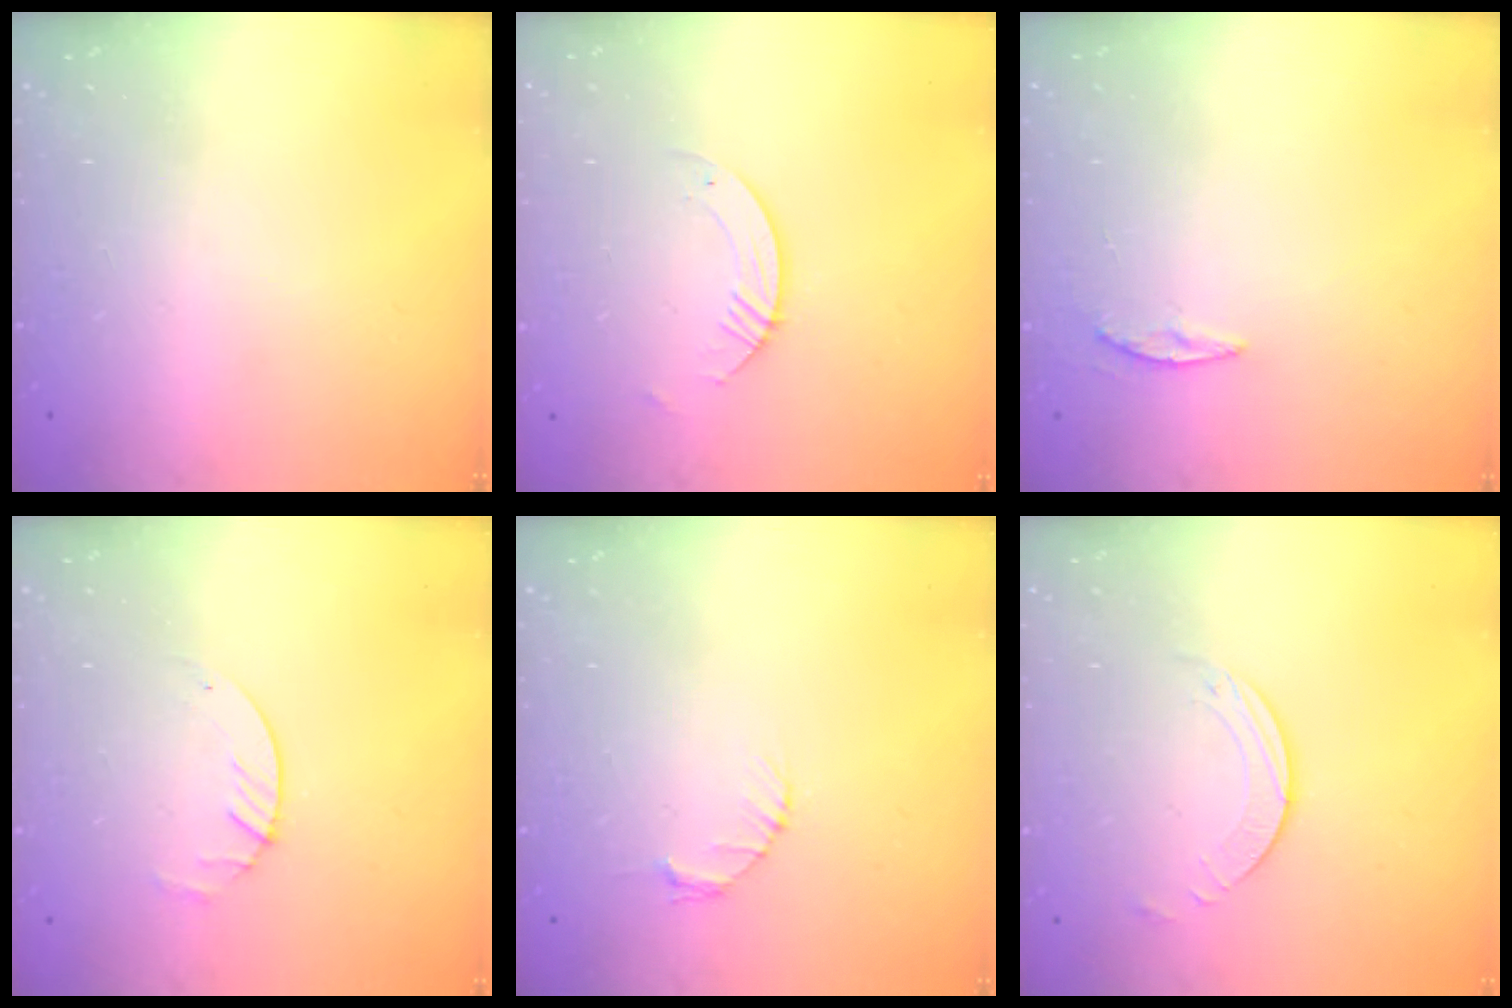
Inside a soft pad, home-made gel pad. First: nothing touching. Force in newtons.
{"total": 3.2, "press": 3.2, "slide": 0.3}
{"total": 3.5, "press": 3.5, "slide": 0.4}
{"total": 1.7, "press": 1.6, "slide": 0.2}
{"total": 2.7, "press": 2.7, "slide": 0.4}
{"total": 2.5, "press": 2.5, "slide": 0.2}